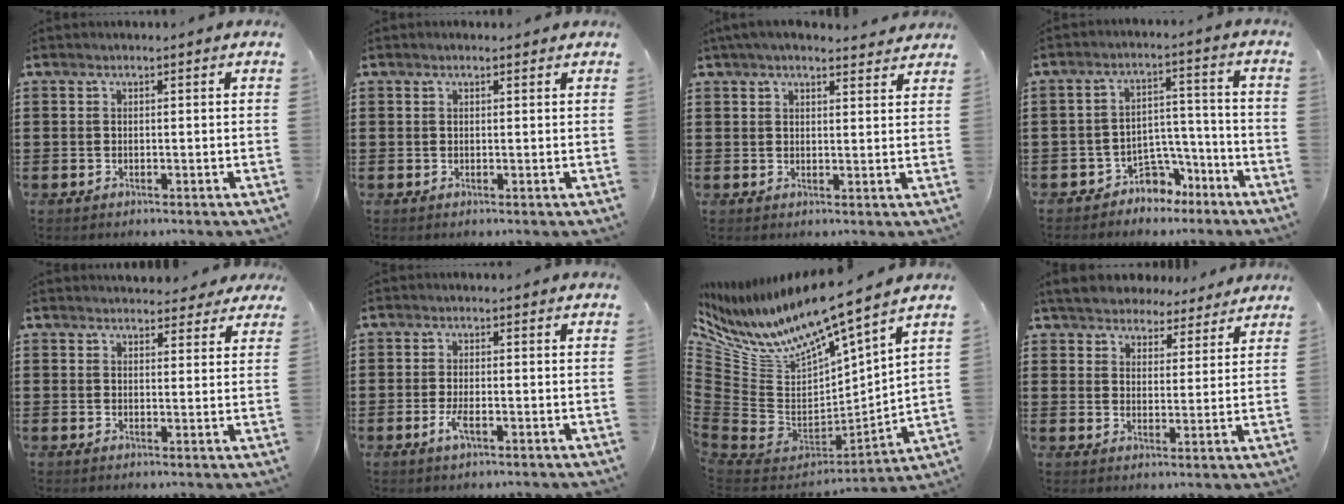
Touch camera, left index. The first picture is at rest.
{"total": 0.6, "force": [0.4, 0.3, 0.2], "torque": [-0.006, 0.002, 0.008]}
{"total": 3.7, "force": [3.3, 0.7, 1.5], "torque": [-0.037, -0.003, 0.060]}
{"total": 5.6, "force": [-4.5, 3.1, 1.3], "torque": [-0.029, 0.022, -0.086]}
{"total": 3.5, "force": [3.2, 1.2, 0.7], "torque": [-0.006, -0.010, 0.056]}
{"total": 2.9, "force": [-1.1, 0.8, 2.5], "torque": [-0.063, -0.006, -0.026]}
{"total": 9.7, "force": [8.3, 1.9, 4.5], "torque": [-0.140, -0.075, 0.136]}
{"total": 4.8, "force": [4.6, 1.4, 0.2], "torque": [-0.030, -0.016, 0.081]}